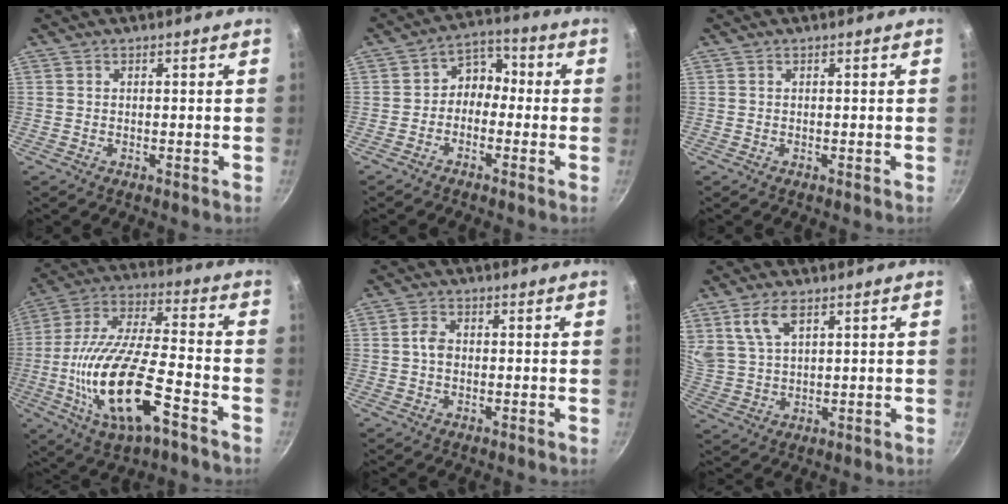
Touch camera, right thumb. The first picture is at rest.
{"total": 5.8, "force": [-1.5, 4.6, 3.1], "torque": [-0.012, 0.034, -0.041]}
{"total": 0.0}
{"total": 20.9, "force": [-7.4, 7.6, 18.0], "torque": [-0.345, 0.024, -0.142]}
{"total": 3.1, "force": [0.0, 2.3, 2.2], "torque": [-0.036, 0.009, -0.006]}
{"total": 7.3, "force": [3.9, 3.6, 5.0], "torque": [-0.090, -0.012, 0.087]}